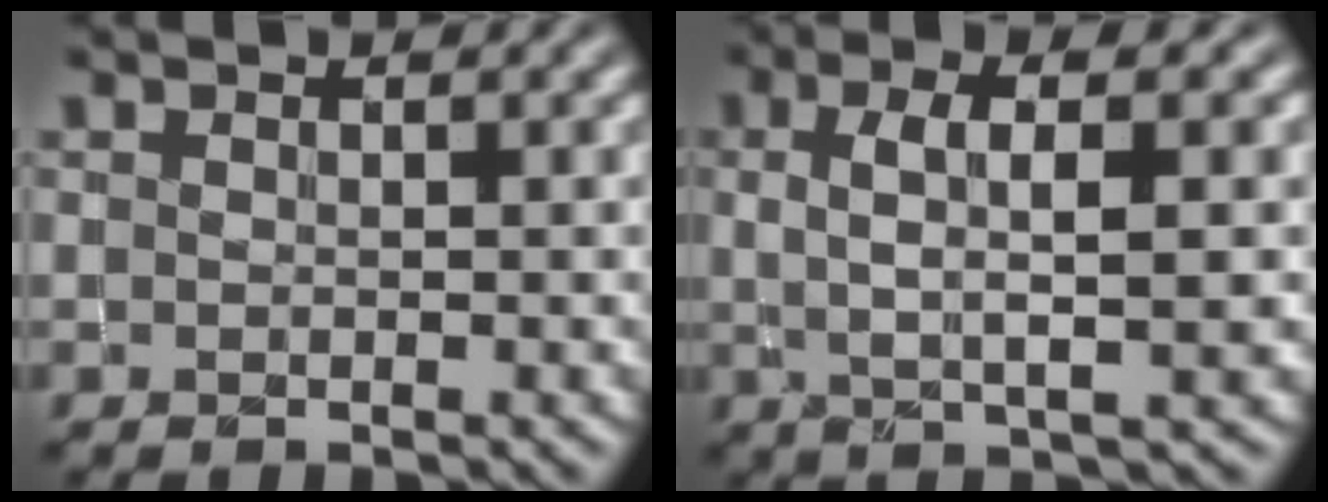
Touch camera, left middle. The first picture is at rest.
{"total": 5.0, "force": [0.9, 1.2, 4.8], "torque": [-0.083, 0.007, 0.014]}